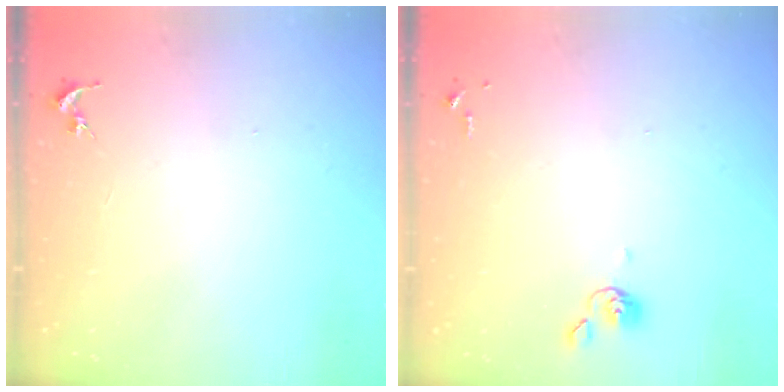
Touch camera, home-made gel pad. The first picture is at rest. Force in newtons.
{"total": 4.6, "press": 4.5, "slide": 0.5}